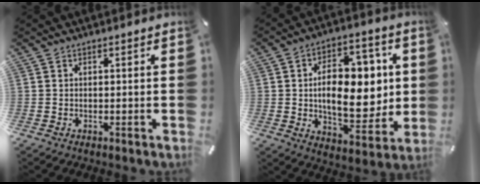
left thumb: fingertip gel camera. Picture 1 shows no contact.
{"total": 18.2, "force": [1.8, 11.0, 14.4], "torque": [-0.206, -0.003, 0.031]}